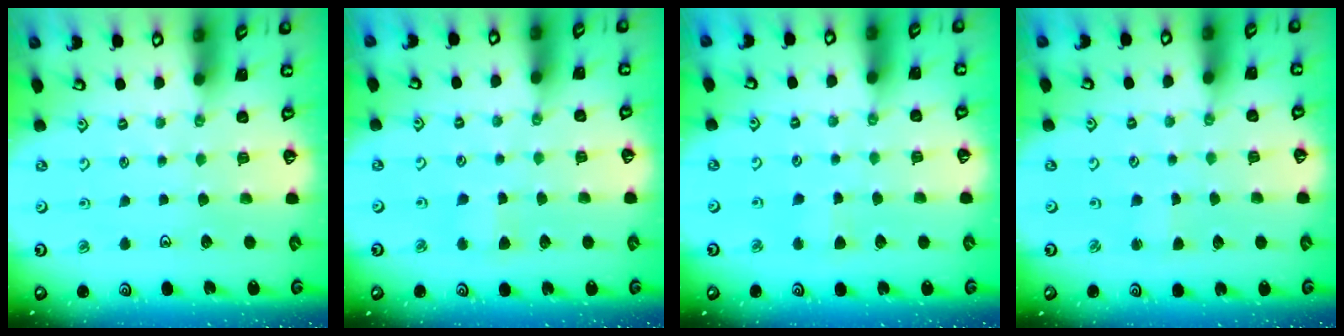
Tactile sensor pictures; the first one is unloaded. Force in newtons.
{"total": 2.6, "press": 2.5, "slide": 0.6}
{"total": 2.8, "press": 2.7, "slide": 0.4}
{"total": 1.5, "press": 1.5, "slide": 0.3}